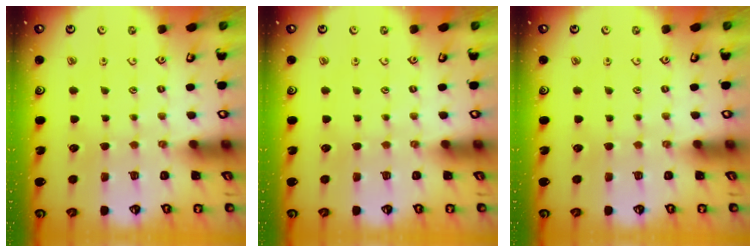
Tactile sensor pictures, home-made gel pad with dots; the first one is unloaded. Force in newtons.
{"total": 0.0}
{"total": 0.0}